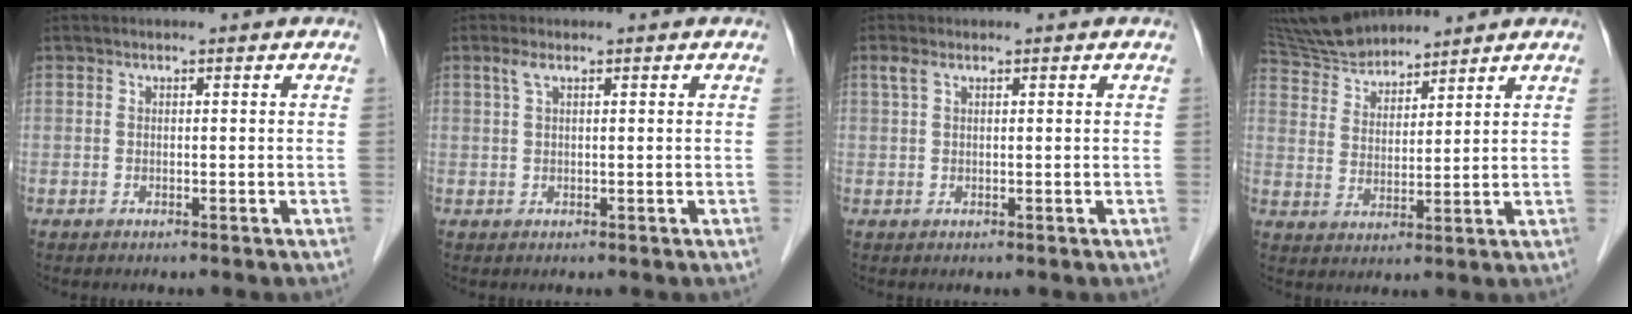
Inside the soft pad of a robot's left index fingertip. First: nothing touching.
{"total": 1.5, "force": [0.7, 0.4, 1.2], "torque": [-0.032, 0.014, 0.015]}
{"total": 1.4, "force": [0.8, 0.6, 1.0], "torque": [-0.029, 0.017, 0.016]}
{"total": 7.7, "force": [7.4, 1.3, 1.5], "torque": [-0.044, 0.022, 0.149]}